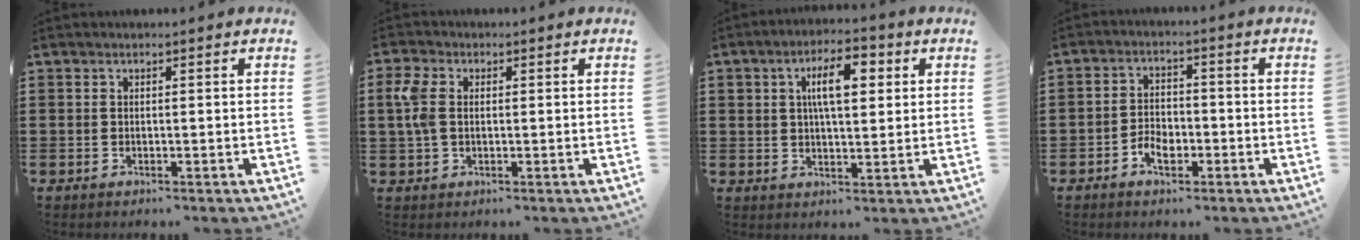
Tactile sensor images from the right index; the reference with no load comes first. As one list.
[{"total": 4.7, "force": [0.8, 3.0, 3.5], "torque": [-0.090, 0.007, 0.008]}, {"total": 7.3, "force": [2.3, 3.1, 6.2], "torque": [-0.113, 0.007, 0.035]}, {"total": 3.8, "force": [-1.9, 2.4, 2.2], "torque": [-0.042, 0.005, -0.036]}]